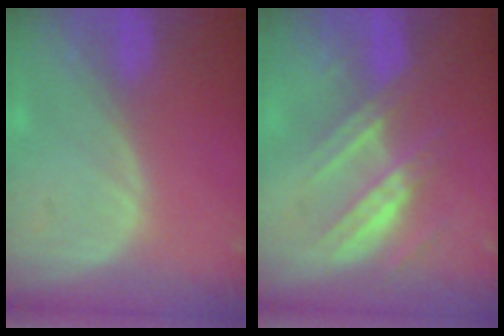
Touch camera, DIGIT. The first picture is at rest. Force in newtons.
{"total": 7.4, "press": 6.8, "slide": 3.0}